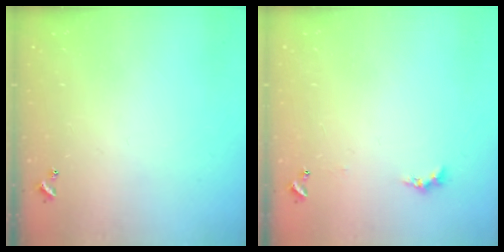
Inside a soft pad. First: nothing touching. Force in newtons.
{"total": 0.6, "press": 0.4, "slide": 0.5}